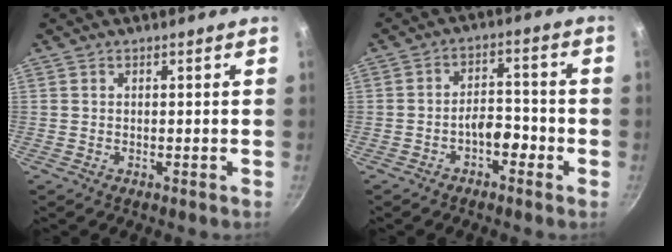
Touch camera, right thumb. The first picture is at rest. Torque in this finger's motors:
{"motor_torque": [0.88, 0.67, 0.71, -0.27, 0.02]}